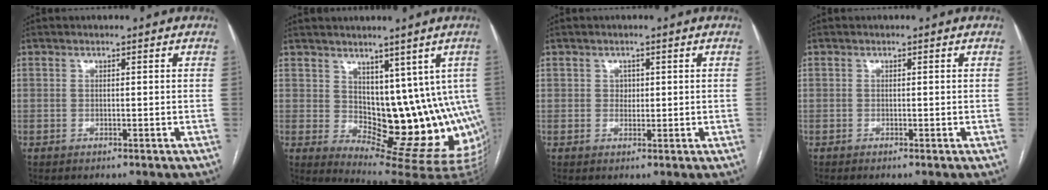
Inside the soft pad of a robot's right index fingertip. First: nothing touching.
{"total": 12.5, "force": [2.8, 6.7, 10.2], "torque": [-0.121, -0.002, 0.058]}
{"total": 1.3, "force": [0.4, 1.2, 0.5], "torque": [-0.005, 0.000, 0.004]}
{"total": 0.0}